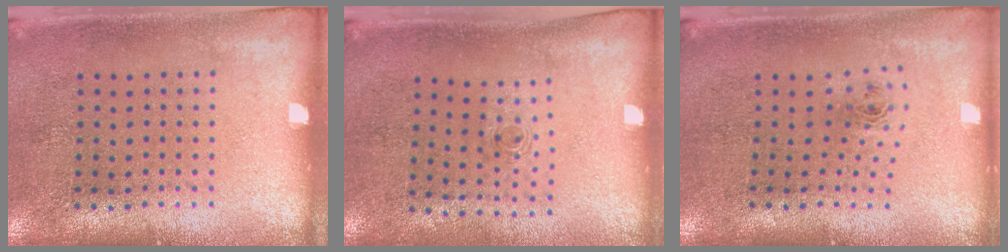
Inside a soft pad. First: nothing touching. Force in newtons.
{"total": 0.7, "press": 0.3, "slide": 0.6}
{"total": 0.9, "press": 0.4, "slide": 0.8}